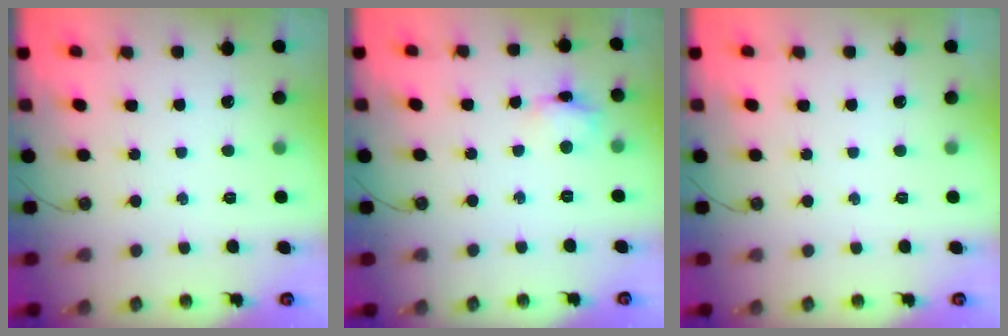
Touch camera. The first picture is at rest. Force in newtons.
{"total": 5.9, "press": 5.9, "slide": 0.4}
{"total": 0.0}